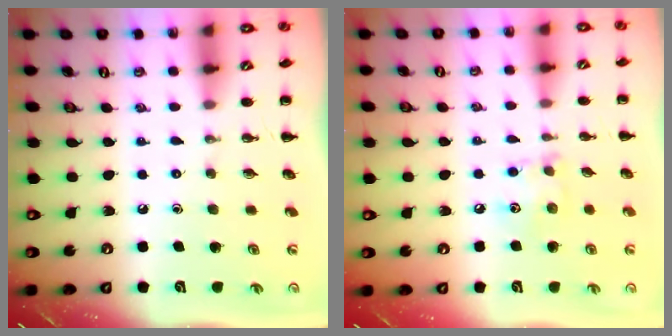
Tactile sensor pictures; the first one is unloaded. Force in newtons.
{"total": 5.6, "press": 5.5, "slide": 0.5}